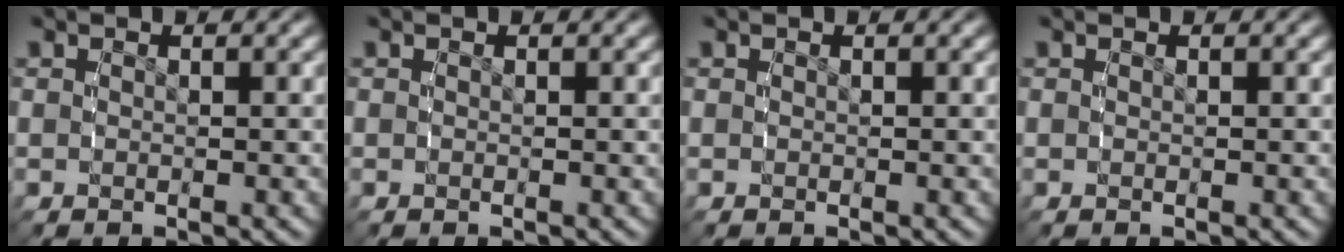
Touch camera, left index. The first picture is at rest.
{"total": 0.0}
{"total": 0.0}
{"total": 0.0}